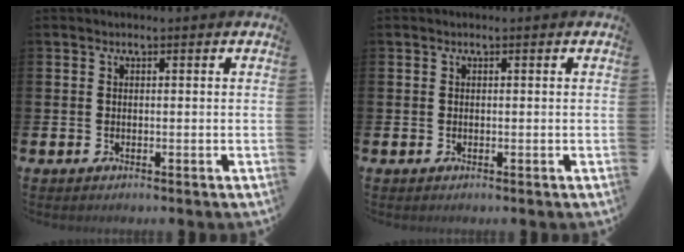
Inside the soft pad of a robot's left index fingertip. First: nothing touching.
{"total": 0.0}